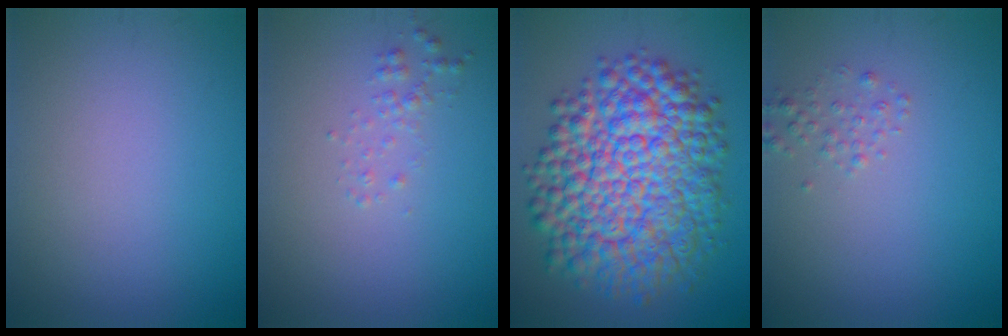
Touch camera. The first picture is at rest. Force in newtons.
{"total": 1.1, "press": 1.1, "slide": 0.0}
{"total": 13.2, "press": 13.2, "slide": 0.2}
{"total": 1.2, "press": 1.2, "slide": 0.1}